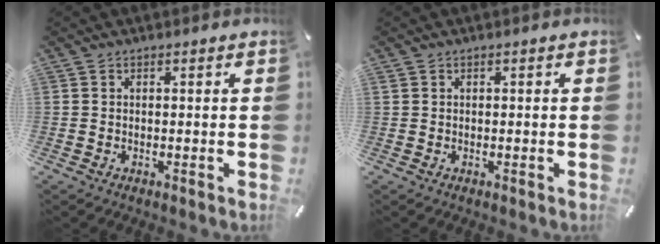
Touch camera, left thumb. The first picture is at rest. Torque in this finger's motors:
{"motor_torque": [-0.13, -0.04, 0.07, 0.02, 0.00]}